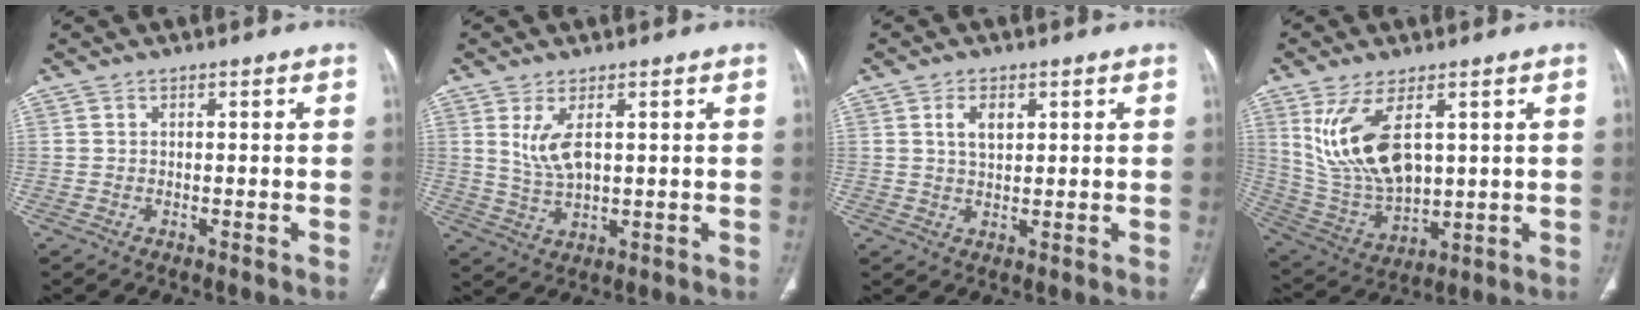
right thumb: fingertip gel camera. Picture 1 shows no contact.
{"total": 5.7, "force": [1.8, 2.4, 4.9], "torque": [-0.101, -0.013, 0.048]}
{"total": 4.0, "force": [1.6, 2.2, 2.9], "torque": [-0.046, -0.005, 0.031]}
{"total": 14.6, "force": [4.9, 7.3, 11.7], "torque": [-0.223, -0.021, 0.118]}